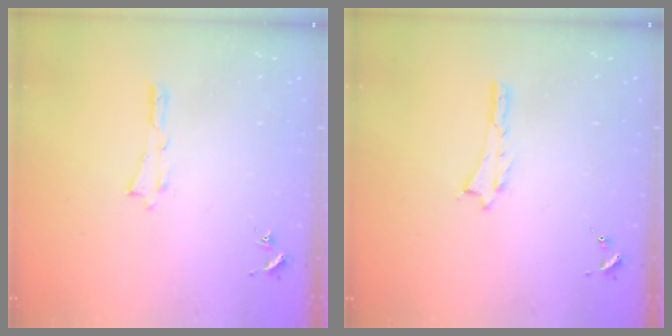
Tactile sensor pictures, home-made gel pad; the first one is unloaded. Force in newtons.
{"total": 0.0}